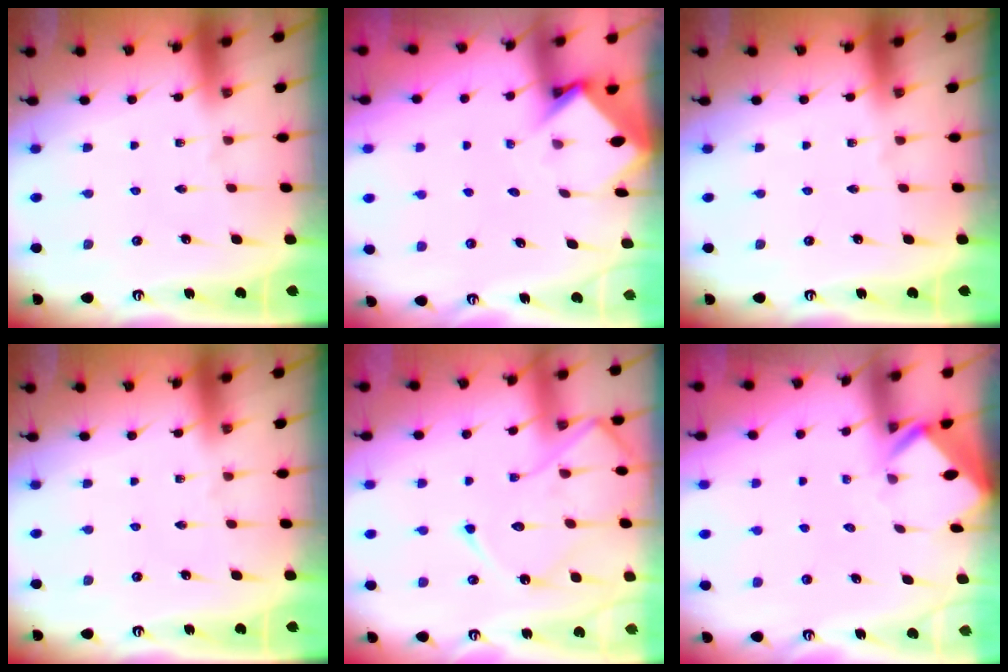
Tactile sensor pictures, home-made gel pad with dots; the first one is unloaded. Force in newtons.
{"total": 3.7, "press": 3.7, "slide": 0.2}
{"total": 0.0}
{"total": 0.0}
{"total": 14.3, "press": 14.3, "slide": 1.3}
{"total": 2.5, "press": 2.4, "slide": 0.3}